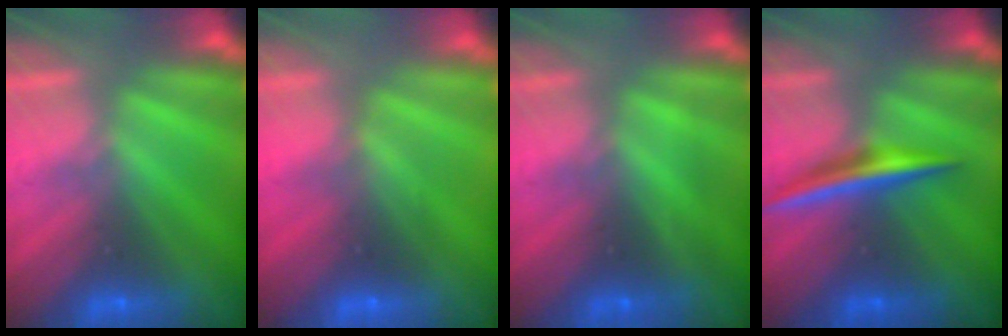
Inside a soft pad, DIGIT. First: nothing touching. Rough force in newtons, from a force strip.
{"total": 2.8}
{"total": 1.7}
{"total": 1.9}